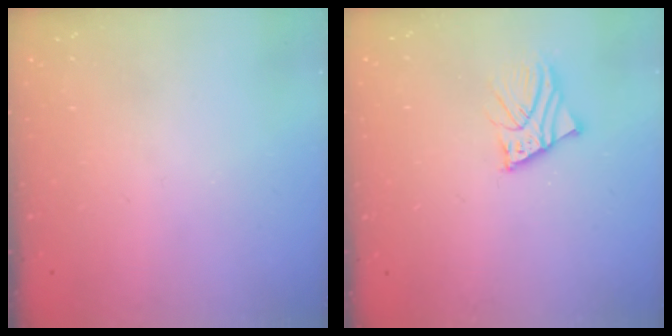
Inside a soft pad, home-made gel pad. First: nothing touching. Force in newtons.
{"total": 5.1, "press": 5.1, "slide": 0.7}